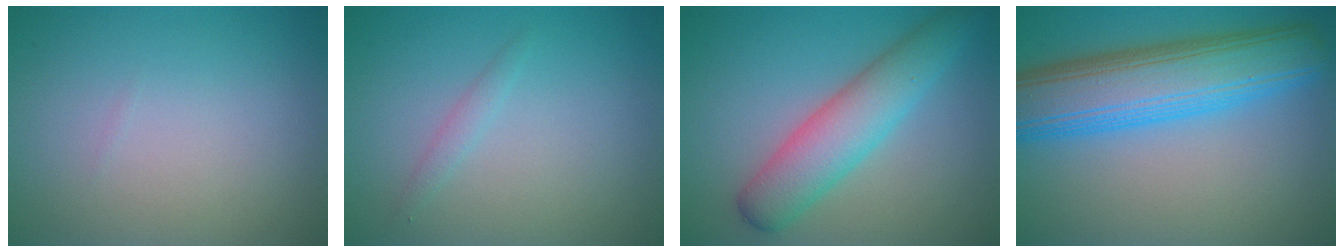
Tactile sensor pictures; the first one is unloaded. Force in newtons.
{"total": 0.9, "press": 0.9, "slide": 0.1}
{"total": 5.6, "press": 5.6, "slide": 0.2}
{"total": 9.8, "press": 9.8, "slide": 0.3}